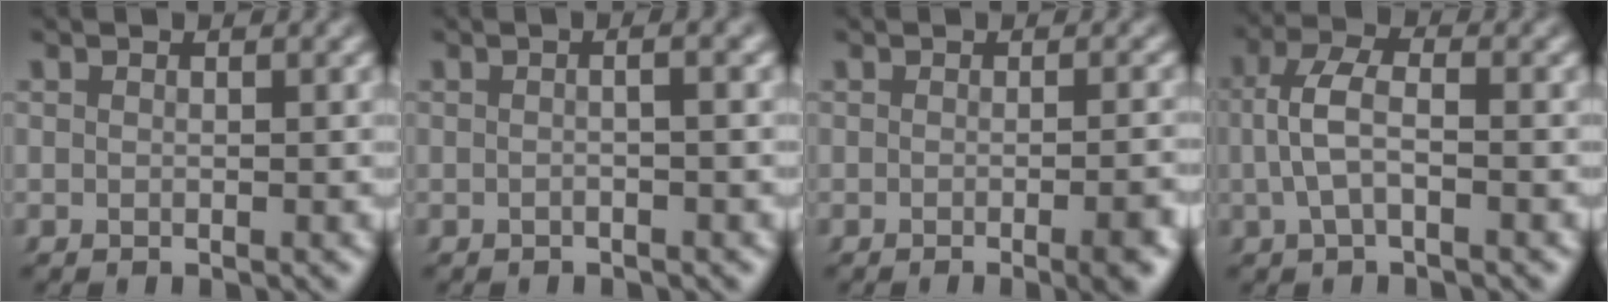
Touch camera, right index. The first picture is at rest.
{"total": 1.6, "force": [-0.4, -0.1, 1.6], "torque": [-0.021, 0.010, -0.011]}
{"total": 2.8, "force": [-1.2, 0.3, 2.5], "torque": [-0.025, 0.009, -0.028]}
{"total": 3.9, "force": [-0.2, 1.9, 3.4], "torque": [-0.074, 0.004, -0.011]}